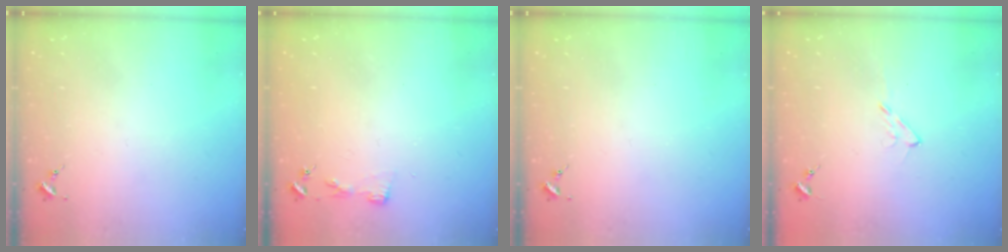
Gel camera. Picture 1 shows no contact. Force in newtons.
{"total": 3.3, "press": 3.3, "slide": 0.4}
{"total": 0.0}
{"total": 4.9, "press": 4.9, "slide": 0.6}